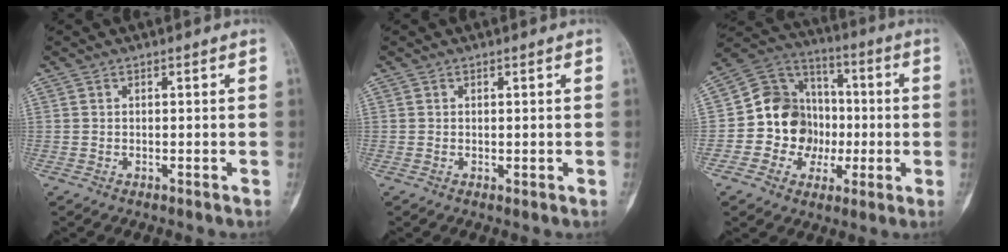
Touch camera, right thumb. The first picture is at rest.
{"total": 0.5, "force": [0.1, 0.3, 0.4], "torque": [-0.008, -0.002, 0.002]}
{"total": 15.1, "force": [-1.4, 13.4, 6.9], "torque": [-0.059, 0.037, -0.024]}